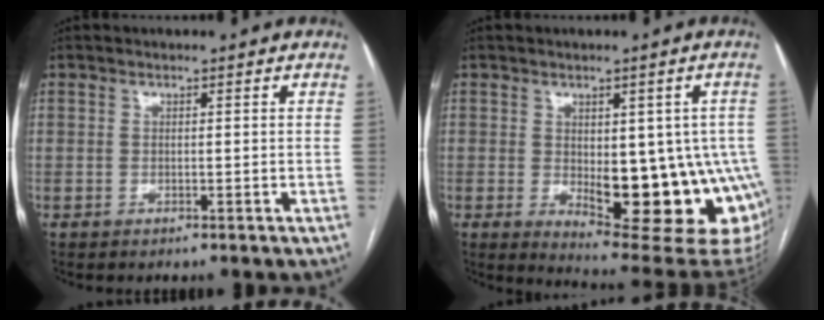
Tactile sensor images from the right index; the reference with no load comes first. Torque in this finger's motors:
{"motor_torque": [1.35, -0.78, 0.36, 0.09]}